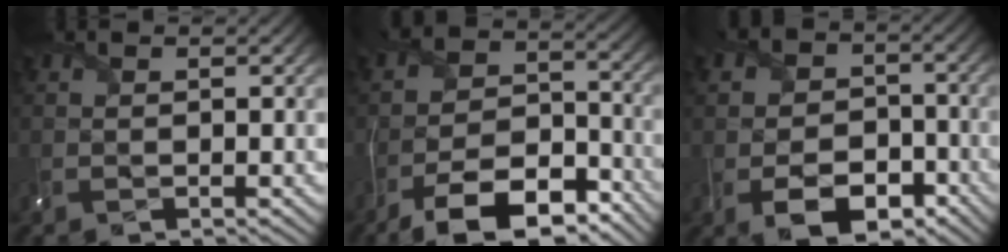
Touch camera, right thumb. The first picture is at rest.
{"total": 12.4, "force": [-9.6, 4.9, 6.2], "torque": [-0.096, -0.007, -0.180]}
{"total": 8.3, "force": [-4.2, 5.8, 4.2], "torque": [-0.056, -0.015, -0.083]}